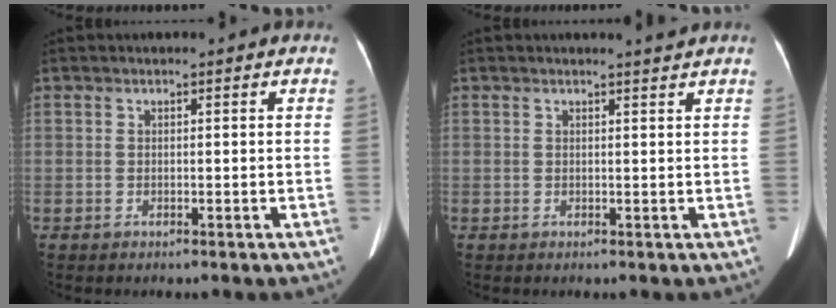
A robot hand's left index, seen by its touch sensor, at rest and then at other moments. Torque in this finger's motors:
{"motor_torque": [0.13, -0.22, -0.04, 0.03]}